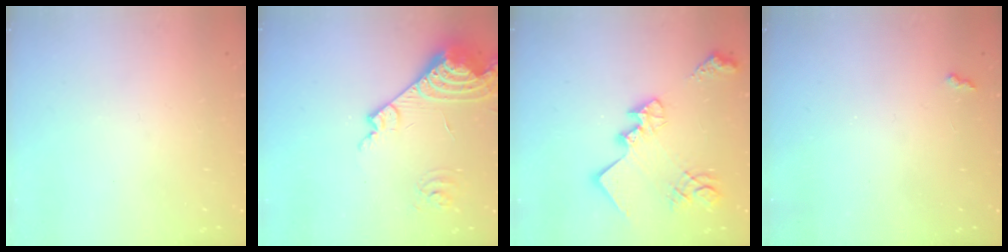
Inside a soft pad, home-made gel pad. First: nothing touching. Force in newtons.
{"total": 17.0, "press": 16.9, "slide": 2.0}
{"total": 20.5, "press": 20.5, "slide": 1.1}
{"total": 2.6, "press": 2.5, "slide": 0.5}